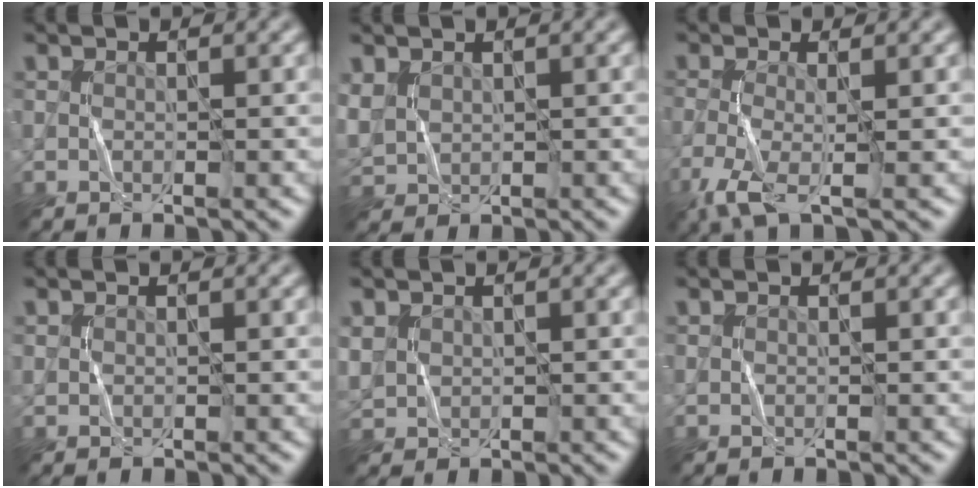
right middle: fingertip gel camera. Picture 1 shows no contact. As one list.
[{"total": 2.5, "force": [1.2, 1.8, 1.2], "torque": [-0.037, 0.001, 0.029]}, {"total": 3.8, "force": [-1.8, 0.9, 3.2], "torque": [-0.080, -0.009, -0.044]}, {"total": 0.5, "force": [0.4, 0.3, 0.1], "torque": [-0.004, 0.001, 0.013]}, {"total": 2.0, "force": [0.9, 1.7, 0.7], "torque": [-0.024, 0.001, 0.023]}, {"total": 0.0}]